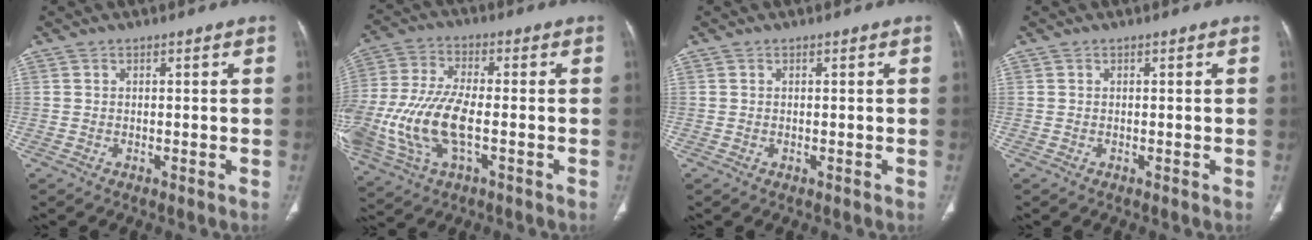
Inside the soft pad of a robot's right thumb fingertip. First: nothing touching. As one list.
[{"total": 17.9, "force": [-3.9, 8.3, 15.4], "torque": [-0.360, 0.005, -0.064]}, {"total": 0.0}, {"total": 0.0}]